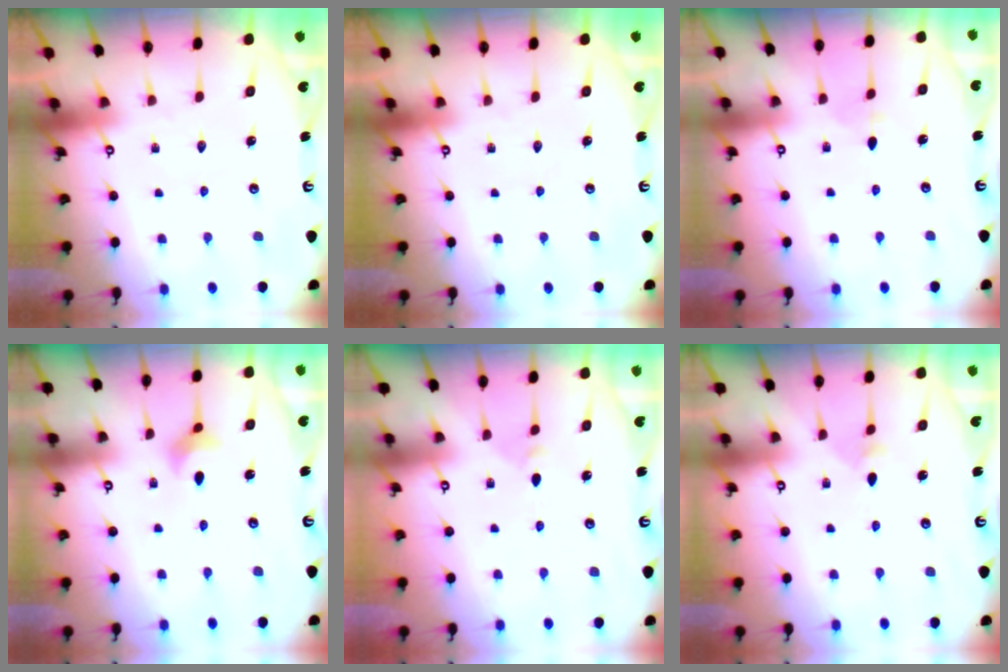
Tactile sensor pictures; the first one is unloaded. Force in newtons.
{"total": 0.0}
{"total": 2.8, "press": 2.7, "slide": 0.6}
{"total": 2.7, "press": 2.6, "slide": 0.6}
{"total": 3.2, "press": 3.2, "slide": 0.5}
{"total": 2.3, "press": 2.3, "slide": 0.4}